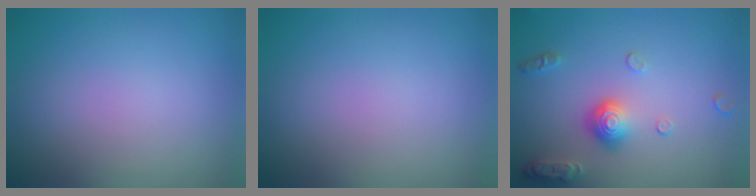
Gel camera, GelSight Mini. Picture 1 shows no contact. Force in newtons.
{"total": 0.0}
{"total": 3.1, "press": 2.7, "slide": 1.6}